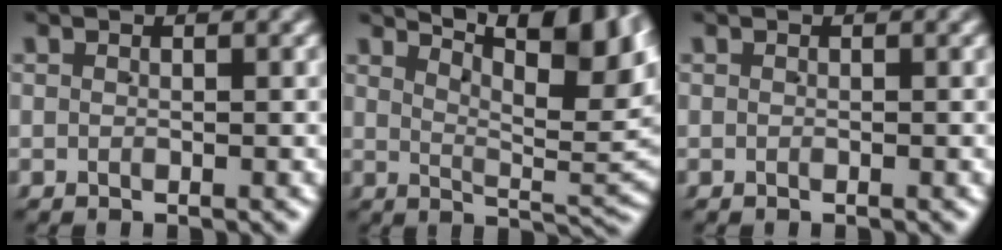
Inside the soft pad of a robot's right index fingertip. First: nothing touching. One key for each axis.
{"total": 12.3, "fx": 6.7, "fy": 3.9, "fz": 9.6, "tx": -0.097, "ty": 0.028, "tz": 0.092}
{"total": 0.0}